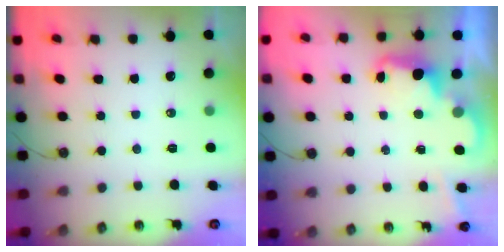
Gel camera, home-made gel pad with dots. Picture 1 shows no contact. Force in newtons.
{"total": 2.4, "press": 2.4, "slide": 0.5}